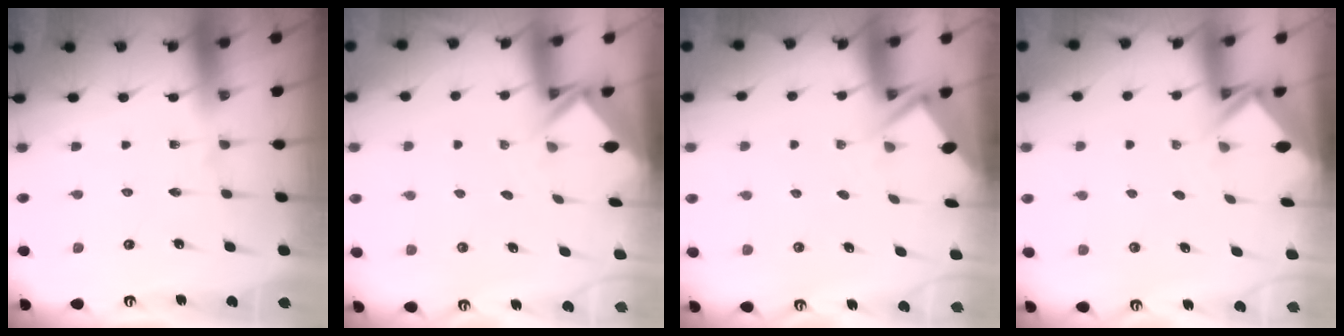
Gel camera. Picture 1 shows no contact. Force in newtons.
{"total": 2.6, "press": 2.6, "slide": 0.2}
{"total": 2.9, "press": 2.9, "slide": 0.3}
{"total": 2.6, "press": 2.6, "slide": 0.2}